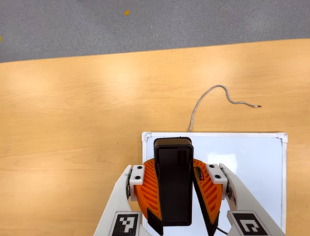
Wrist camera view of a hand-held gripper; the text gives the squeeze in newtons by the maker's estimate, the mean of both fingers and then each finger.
{"total": 10.4, "left": 10.0, "right": 10.9}